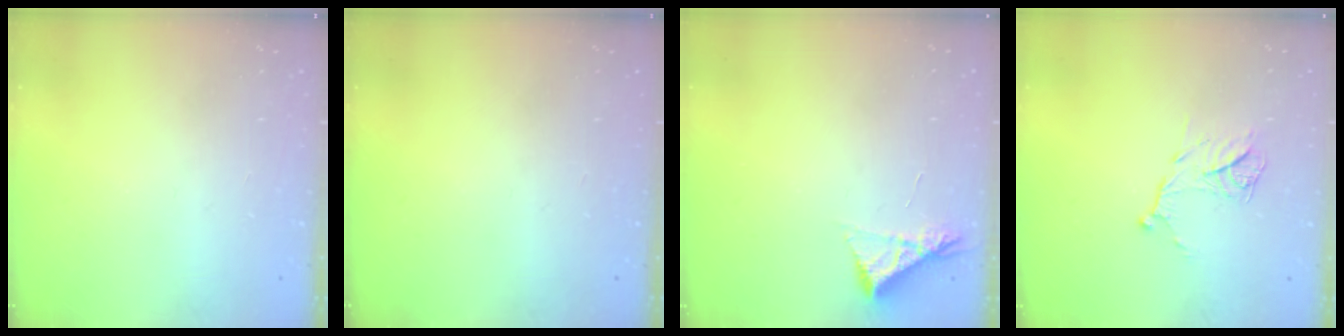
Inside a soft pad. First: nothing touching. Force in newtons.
{"total": 0.0}
{"total": 5.0, "press": 5.0, "slide": 0.8}
{"total": 11.8, "press": 11.8, "slide": 0.8}